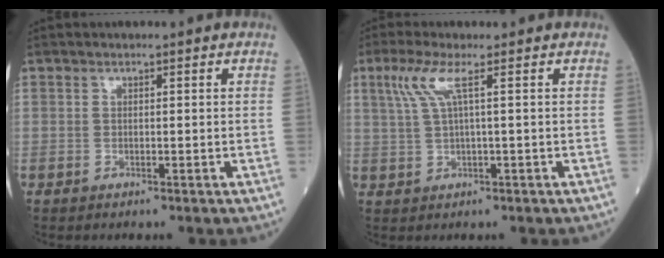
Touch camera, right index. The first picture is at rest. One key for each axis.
{"total": 4.2, "fx": 1.6, "fy": -0.1, "fz": 3.9, "tx": -0.093, "ty": 0.013, "tz": 0.039}